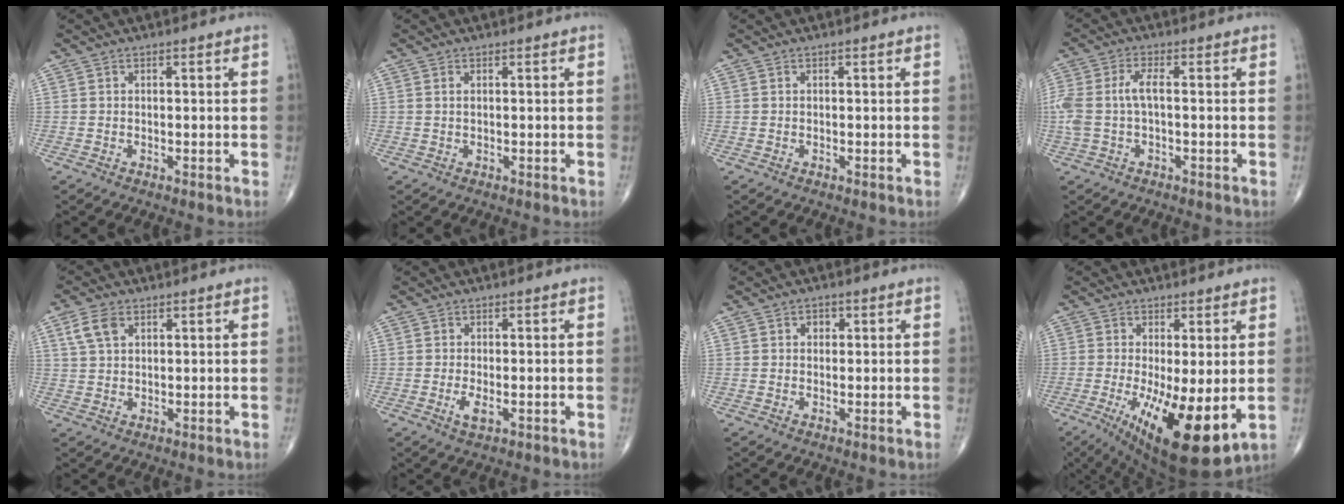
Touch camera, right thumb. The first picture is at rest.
{"total": 0.6, "force": [0.3, 0.2, 0.5], "torque": [-0.013, 0.004, 0.006]}
{"total": 0.0}
{"total": 6.3, "force": [-0.1, 2.6, 5.7], "torque": [-0.157, 0.019, 0.000]}
{"total": 4.7, "force": [2.1, 2.8, 3.1], "torque": [-0.060, 0.002, 0.045]}
{"total": 2.7, "force": [-0.8, 1.1, 2.3], "torque": [-0.046, -0.005, -0.015]}
{"total": 1.6, "force": [0.5, 1.3, 0.8], "torque": [0.001, 0.001, 0.002]}
{"total": 15.4, "force": [-3.4, 4.7, 14.2], "torque": [-0.227, -0.030, -0.037]}